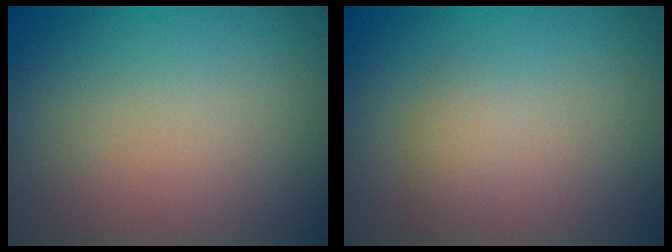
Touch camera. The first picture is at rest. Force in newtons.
{"total": 1.4, "press": 1.4, "slide": 0.0}